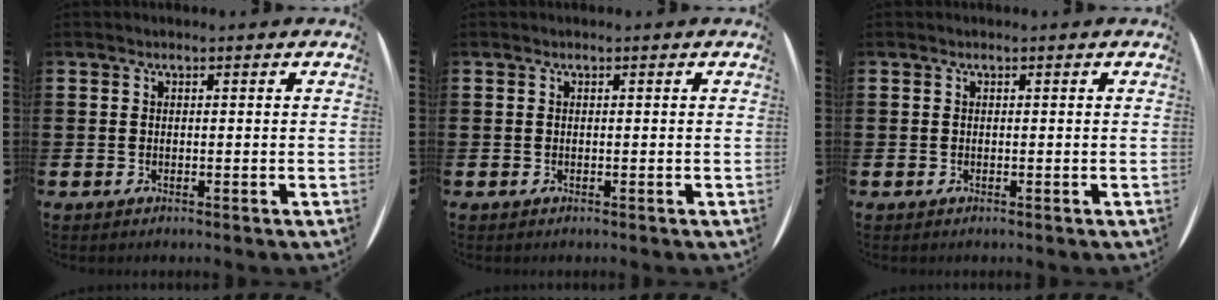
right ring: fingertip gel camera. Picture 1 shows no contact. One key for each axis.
{"total": 0.0}
{"total": 0.0}